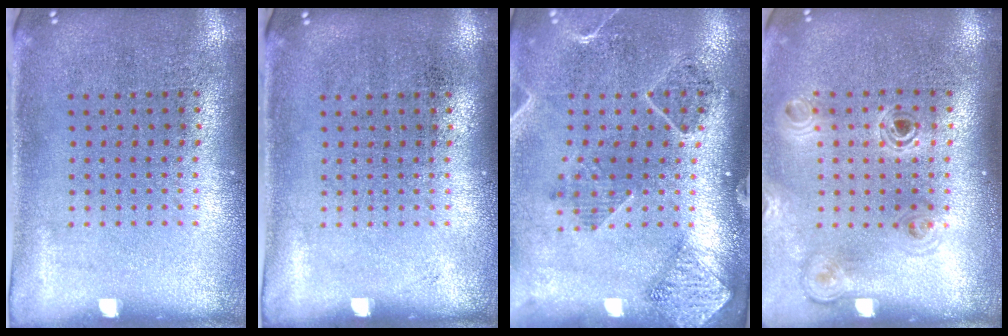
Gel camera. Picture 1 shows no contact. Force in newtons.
{"total": 0.0}
{"total": 1.6, "press": 1.6, "slide": 0.0}
{"total": 1.1, "press": 1.1, "slide": 0.1}